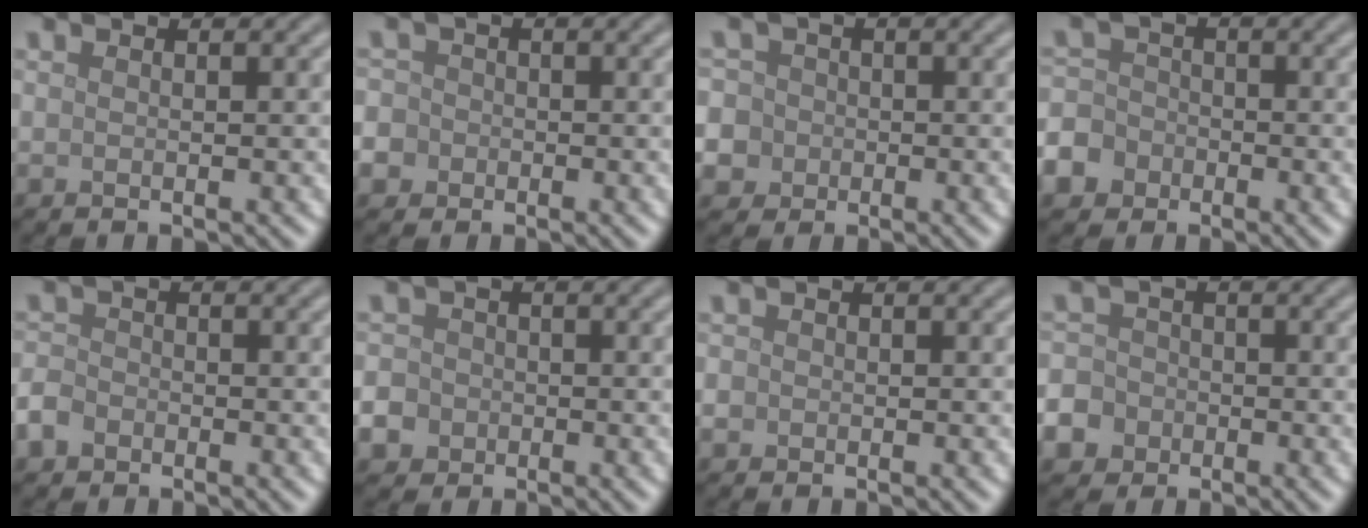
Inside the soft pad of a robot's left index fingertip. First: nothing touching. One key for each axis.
{"total": 5.9, "fx": -2.1, "fy": 5.3, "fz": 1.5, "tx": -0.041, "ty": 0.000, "tz": -0.068}
{"total": 8.5, "fx": -1.6, "fy": 8.0, "fz": 2.5, "tx": -0.057, "ty": 0.010, "tz": -0.068}
{"total": 6.2, "fx": -3.4, "fy": 5.0, "fz": 1.4, "tx": -0.028, "ty": -0.011, "tz": -0.077}
{"total": 2.1, "fx": -1.2, "fy": 1.5, "fz": 0.7, "tx": -0.011, "ty": 0.000, "tz": -0.032}
{"total": 7.5, "fx": -3.1, "fy": 6.5, "fz": 2.0, "tx": -0.054, "ty": -0.018, "tz": -0.083}
{"total": 1.0, "fx": -0.2, "fy": 0.9, "fz": 0.2, "tx": 0.002, "ty": -0.005, "tz": -0.006}
{"total": 7.6, "fx": -3.7, "fy": 6.4, "fz": 1.8, "tx": -0.052, "ty": -0.019, "tz": -0.087}